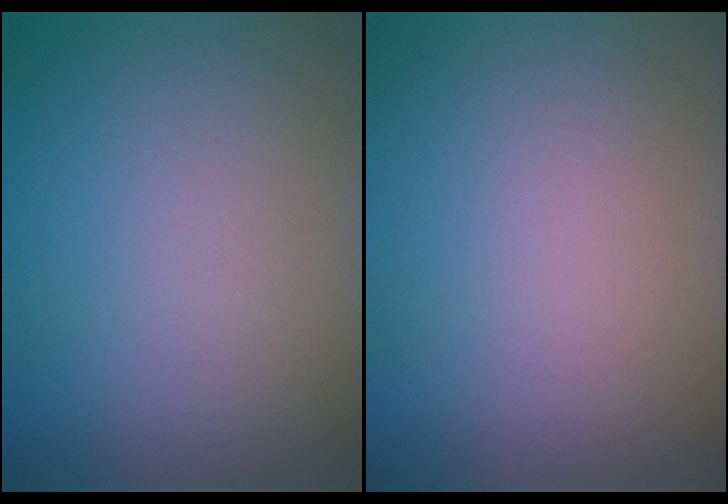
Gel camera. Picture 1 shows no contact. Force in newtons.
{"total": 0.0}